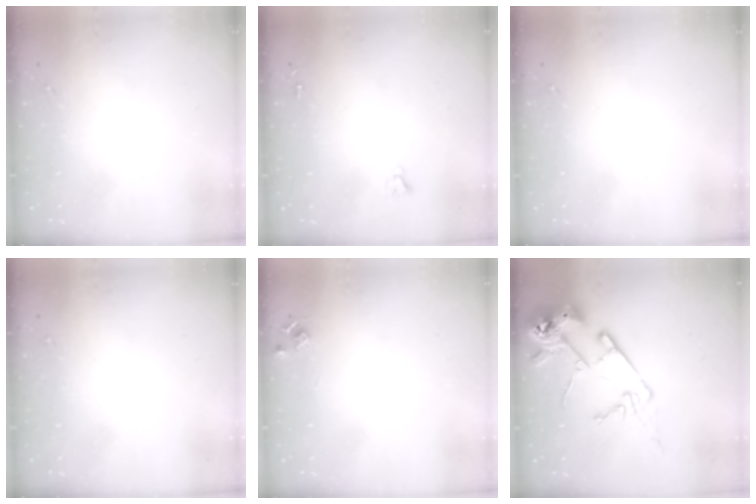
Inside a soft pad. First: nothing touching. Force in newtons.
{"total": 2.4, "press": 2.4, "slide": 0.2}
{"total": 0.0}
{"total": 0.0}
{"total": 5.2, "press": 5.2, "slide": 0.7}
{"total": 16.9, "press": 16.8, "slide": 1.8}